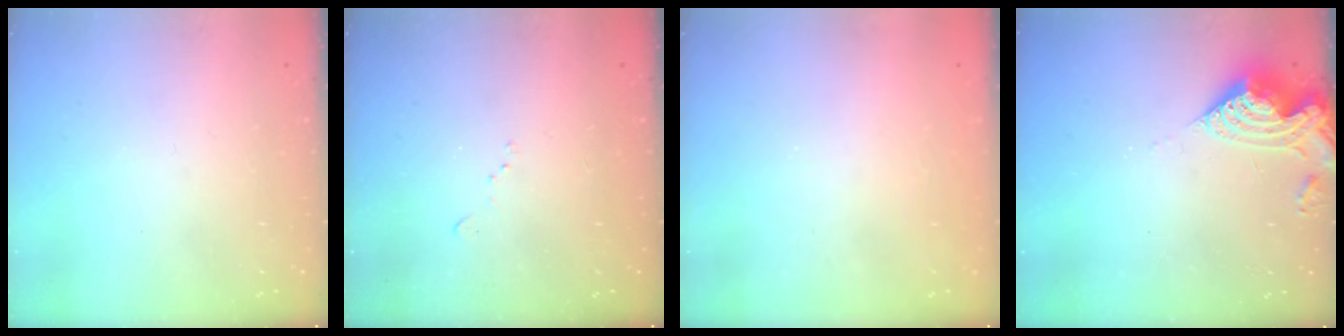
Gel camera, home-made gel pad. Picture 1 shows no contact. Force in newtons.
{"total": 7.2, "press": 7.1, "slide": 0.8}
{"total": 1.2, "press": 1.2, "slide": 0.1}
{"total": 10.1, "press": 10.0, "slide": 0.9}